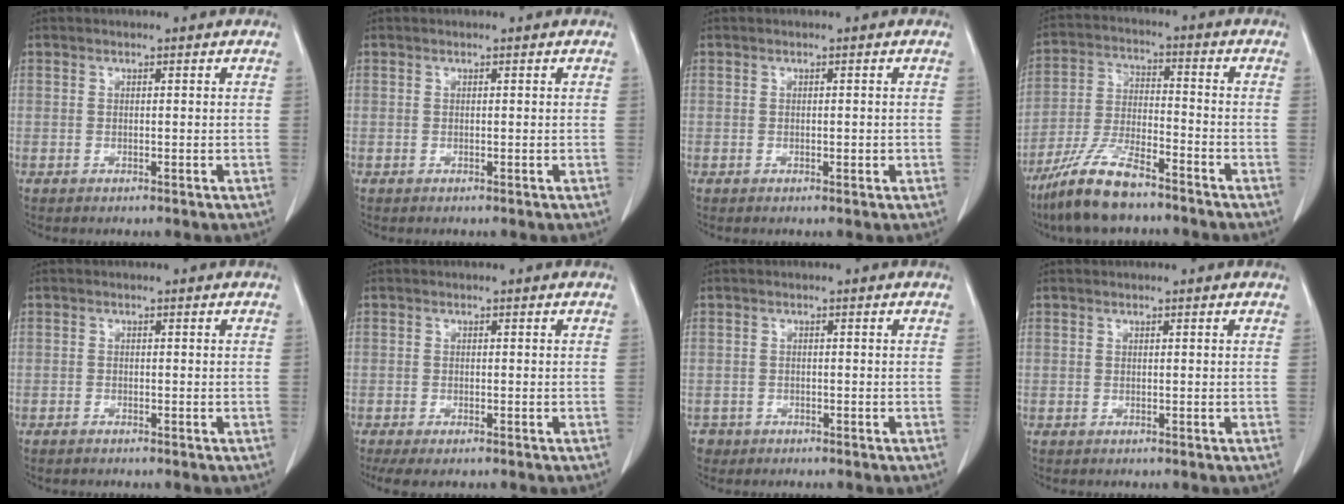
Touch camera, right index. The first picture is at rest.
{"total": 0.0}
{"total": 0.6, "force": [-0.3, 0.2, 0.5], "torque": [-0.006, 0.001, -0.003]}
{"total": 11.0, "force": [-8.5, 2.0, 6.7], "torque": [-0.143, -0.021, -0.160]}
{"total": 0.7, "force": [-0.6, 0.3, 0.1], "torque": [-0.005, 0.001, -0.009]}
{"total": 3.9, "force": [-3.0, 1.0, 2.3], "torque": [-0.036, -0.010, -0.044]}
{"total": 1.6, "force": [-1.0, 1.3, -0.4], "torque": [-0.003, 0.008, -0.018]}
{"total": 0.0}